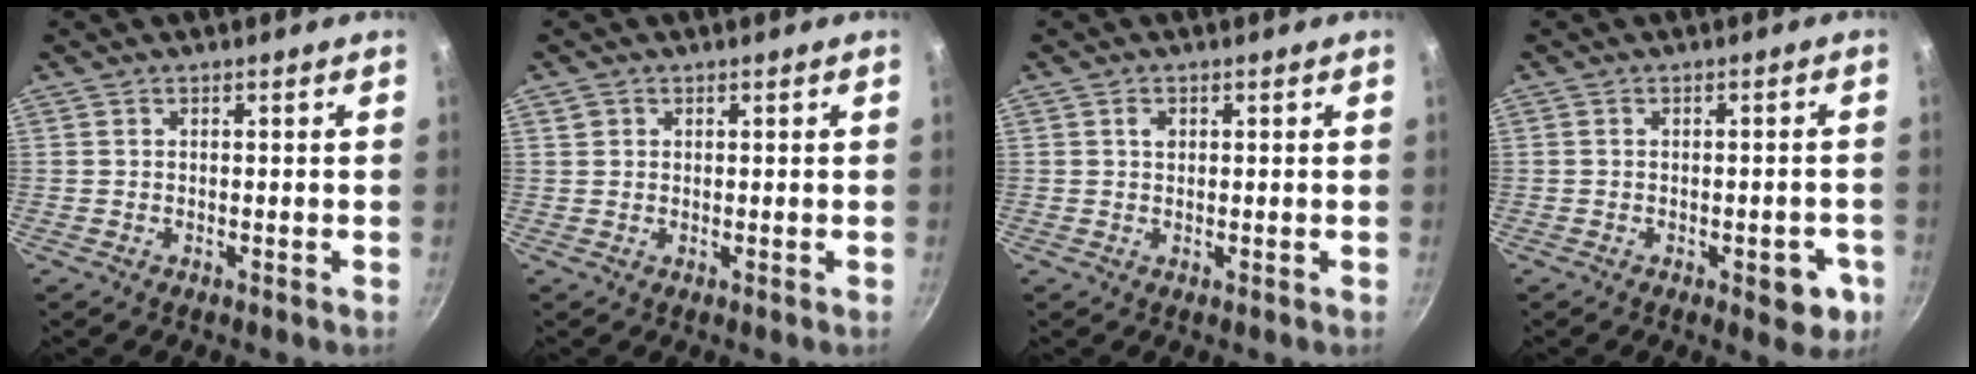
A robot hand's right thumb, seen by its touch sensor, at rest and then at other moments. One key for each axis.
{"total": 1.4, "fx": 0.6, "fy": 1.2, "fz": 0.4, "tx": -0.007, "ty": 0.004, "tz": 0.007}
{"total": 1.5, "fx": 0.5, "fy": 1.1, "fz": 0.9, "tx": -0.010, "ty": 0.001, "tz": 0.007}
{"total": 6.1, "fx": -2.3, "fy": 3.0, "fz": 4.8, "tx": -0.032, "ty": 0.014, "tz": -0.025}